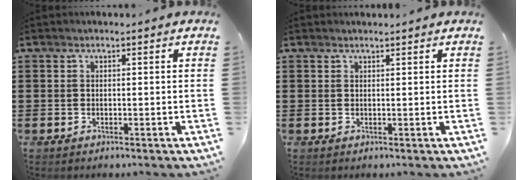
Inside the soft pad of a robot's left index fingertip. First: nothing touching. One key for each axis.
{"total": 0.7, "fx": 0.6, "fy": 0.0, "fz": 0.2, "tx": -0.005, "ty": -0.002, "tz": 0.013}